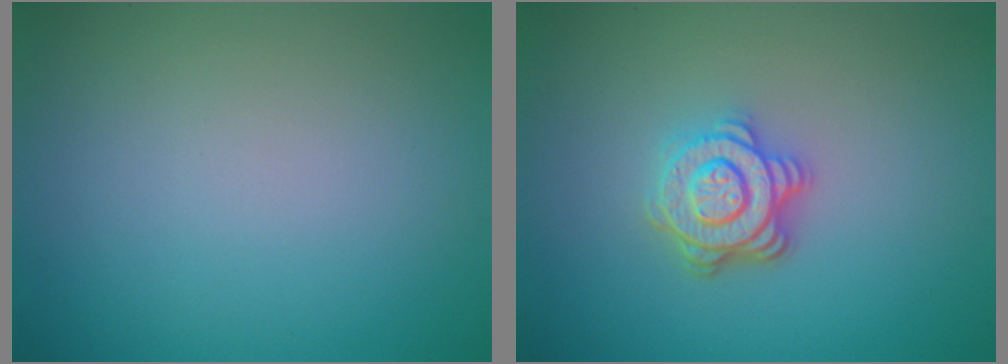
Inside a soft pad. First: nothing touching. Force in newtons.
{"total": 4.1, "press": 3.2, "slide": 2.6}